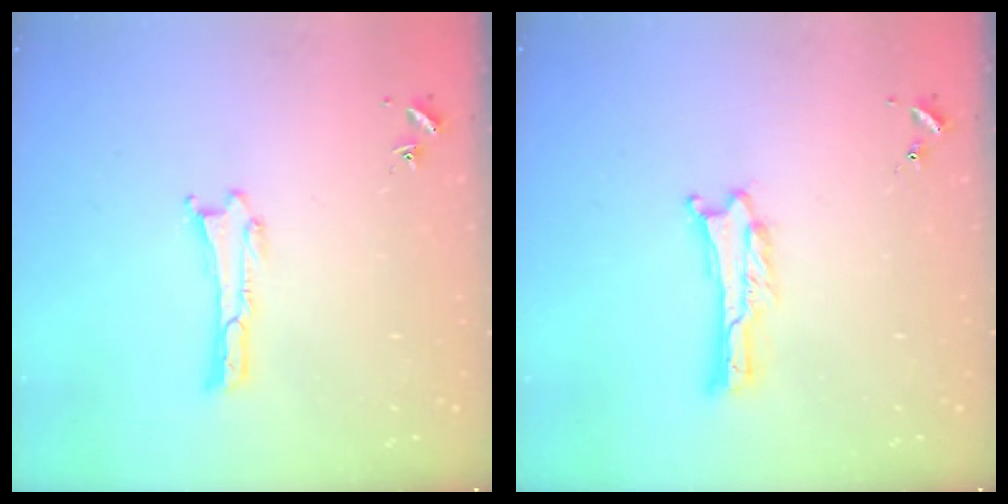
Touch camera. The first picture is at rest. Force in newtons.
{"total": 0.6, "press": 0.6, "slide": 0.1}